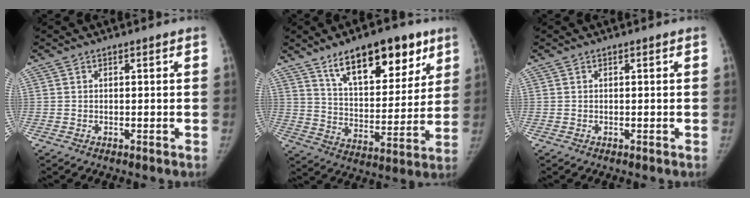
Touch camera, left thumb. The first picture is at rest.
{"total": 19.5, "force": [11.7, 8.8, 12.9], "torque": [-0.144, -0.049, 0.191]}
{"total": 0.0}